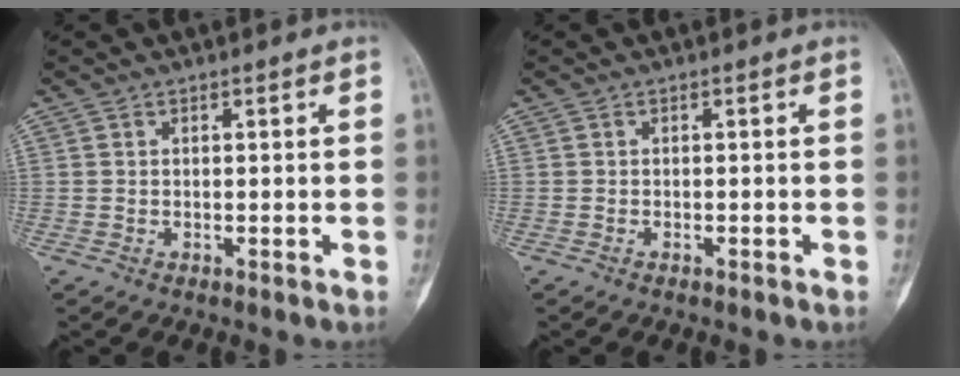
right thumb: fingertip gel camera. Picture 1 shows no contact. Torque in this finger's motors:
{"motor_torque": [-0.70, -0.25, -0.07, -0.09, -0.08]}